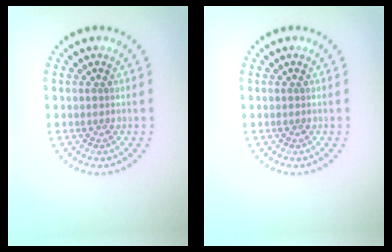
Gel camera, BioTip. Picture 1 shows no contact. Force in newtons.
{"total": 0.0}